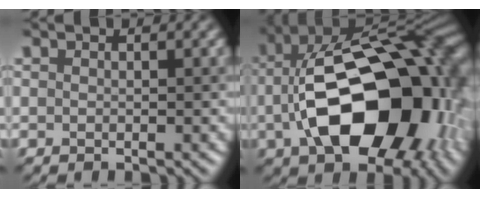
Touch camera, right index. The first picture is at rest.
{"total": 18.2, "force": [-2.7, 11.1, 14.2], "torque": [-0.236, -0.010, -0.035]}